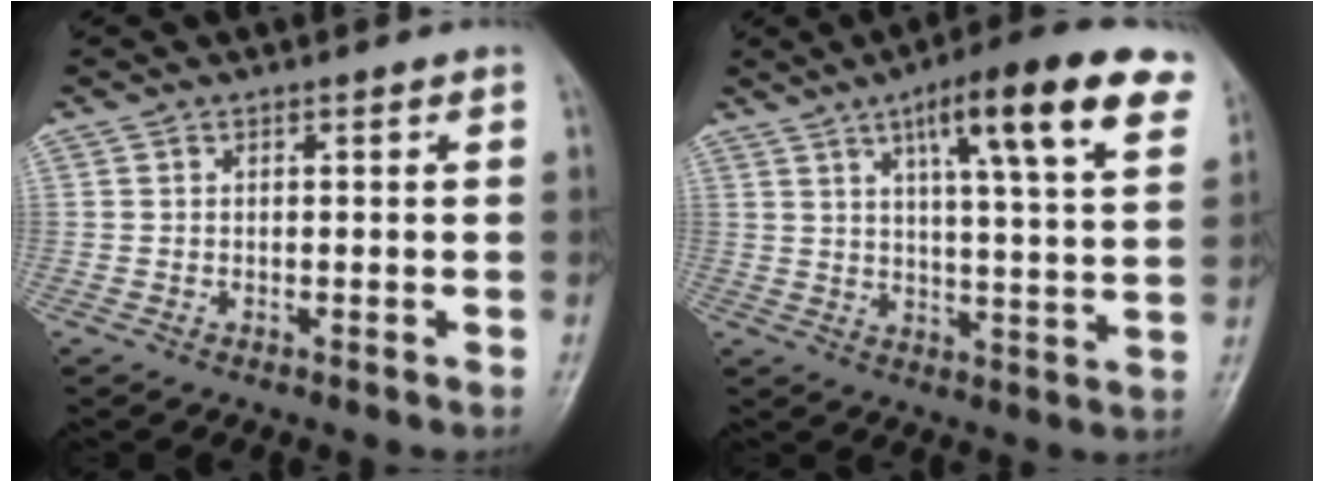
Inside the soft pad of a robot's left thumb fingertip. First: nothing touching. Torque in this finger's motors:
{"motor_torque": [0.48, 0.54, 1.63, -1.14, 0.12]}